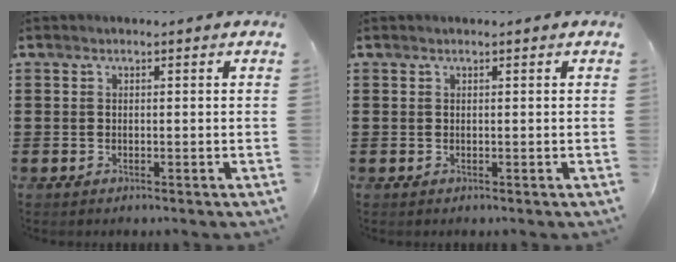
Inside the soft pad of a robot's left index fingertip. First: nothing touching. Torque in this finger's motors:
{"motor_torque": [-0.18, 0.27, -0.01, -0.01]}